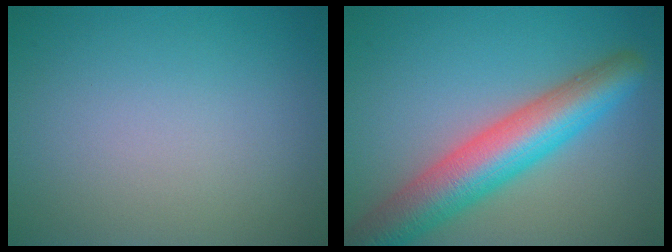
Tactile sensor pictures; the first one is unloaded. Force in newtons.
{"total": 8.3, "press": 8.3, "slide": 0.4}